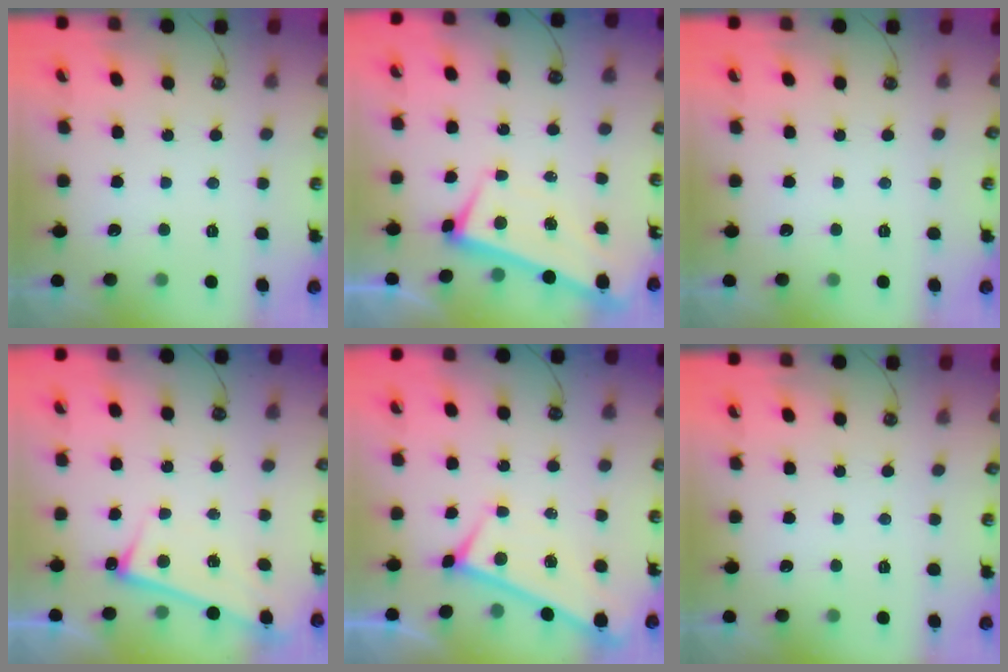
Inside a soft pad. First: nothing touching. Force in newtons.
{"total": 1.5, "press": 0.6, "slide": 1.4}
{"total": 0.0}
{"total": 2.9, "press": 2.8, "slide": 0.3}
{"total": 0.0}
{"total": 0.0}